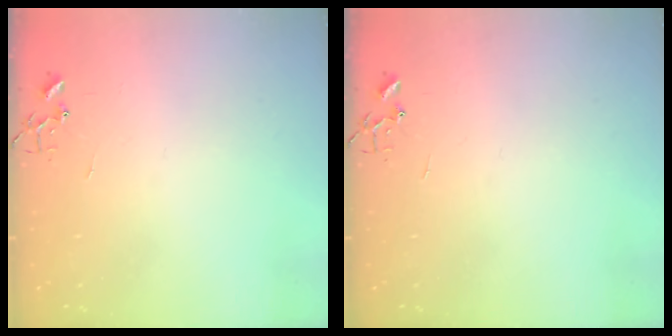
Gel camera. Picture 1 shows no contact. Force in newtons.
{"total": 0.0}